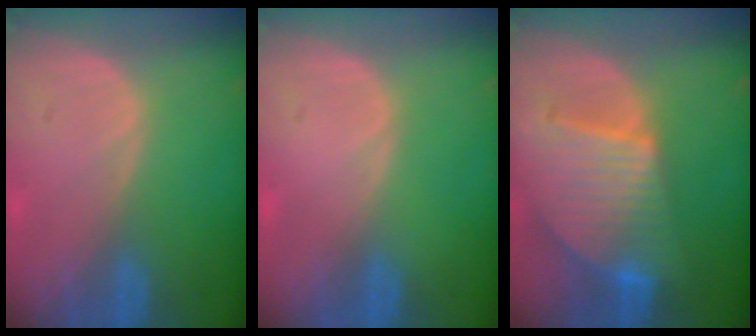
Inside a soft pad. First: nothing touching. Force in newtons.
{"total": 0.0}
{"total": 9.5, "press": 8.2, "slide": 4.8}